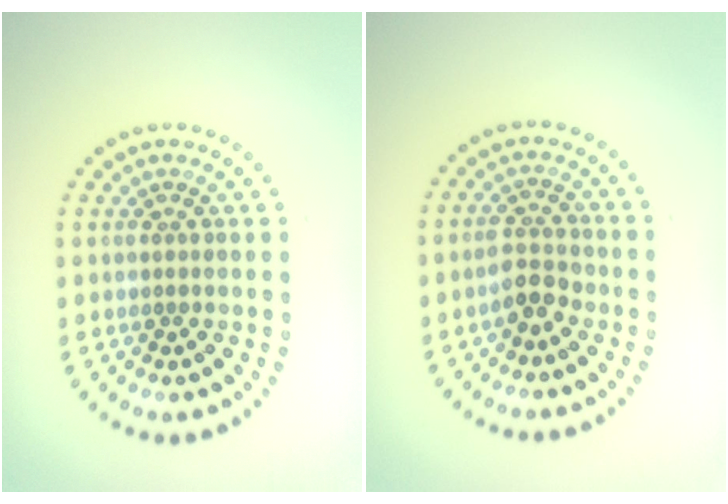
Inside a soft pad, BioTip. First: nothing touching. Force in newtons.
{"total": 2.4, "press": 2.3, "slide": 0.8}